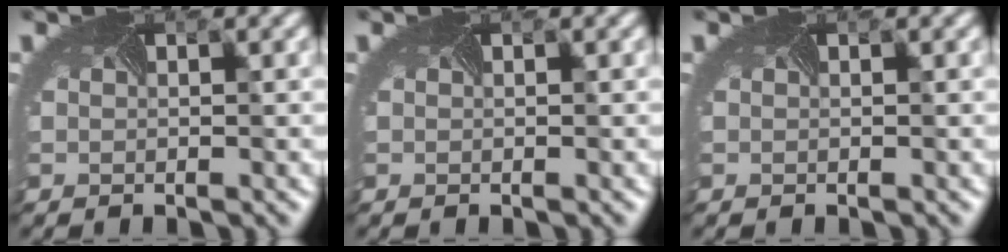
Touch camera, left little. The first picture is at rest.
{"total": 0.0}
{"total": 0.0}